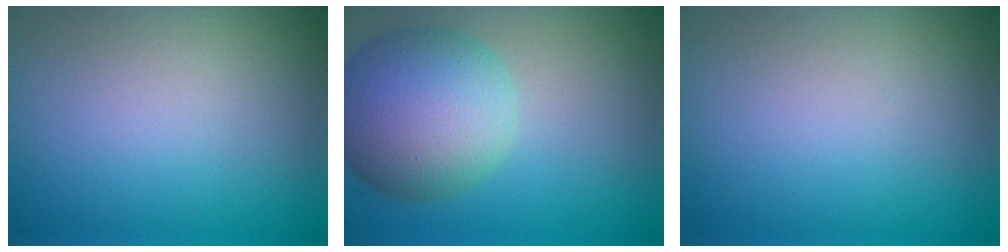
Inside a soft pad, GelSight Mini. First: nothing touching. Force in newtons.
{"total": 9.2, "press": 9.2, "slide": 0.4}
{"total": 0.0}